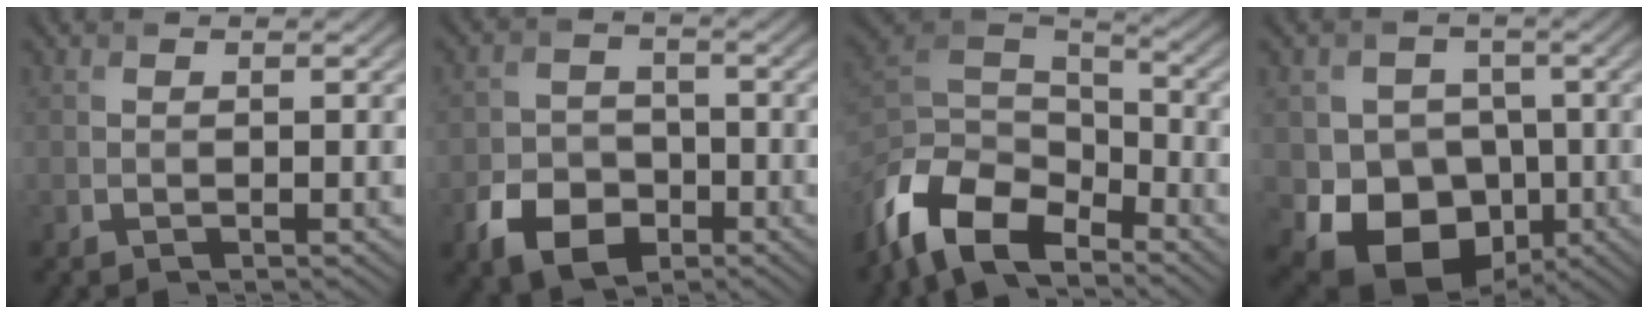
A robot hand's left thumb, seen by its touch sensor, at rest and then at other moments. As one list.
[{"total": 6.8, "force": [-3.4, 4.8, 3.4], "torque": [-0.070, -0.013, -0.067]}, {"total": 12.7, "force": [-8.2, 6.2, 7.3], "torque": [-0.175, -0.014, -0.169]}, {"total": 11.7, "force": [-3.5, 9.8, 5.3], "torque": [-0.094, -0.030, -0.078]}]